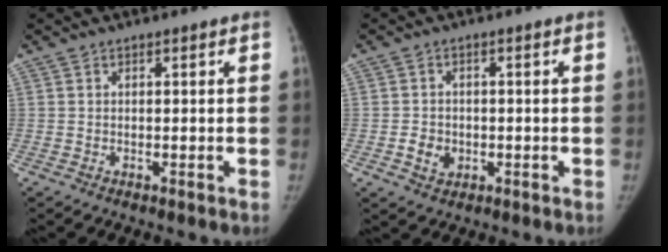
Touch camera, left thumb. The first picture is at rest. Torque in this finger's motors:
{"motor_torque": [-0.06, 0.07, 0.03, 0.06, 0.00]}